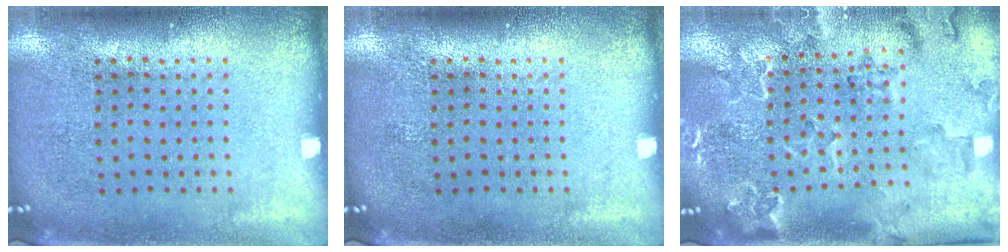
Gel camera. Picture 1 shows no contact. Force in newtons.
{"total": 0.0}
{"total": 2.3, "press": 2.3, "slide": 0.4}